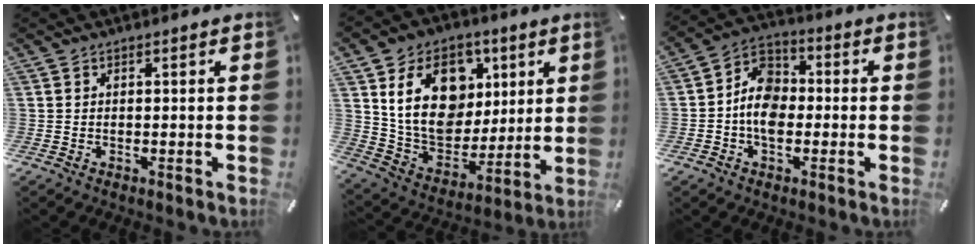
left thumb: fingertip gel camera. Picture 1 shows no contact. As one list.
[{"total": 20.0, "force": [6.2, 15.5, 11.0], "torque": [-0.183, -0.014, 0.118]}, {"total": 8.6, "force": [-2.3, 6.4, 5.3], "torque": [-0.117, 0.020, -0.043]}]